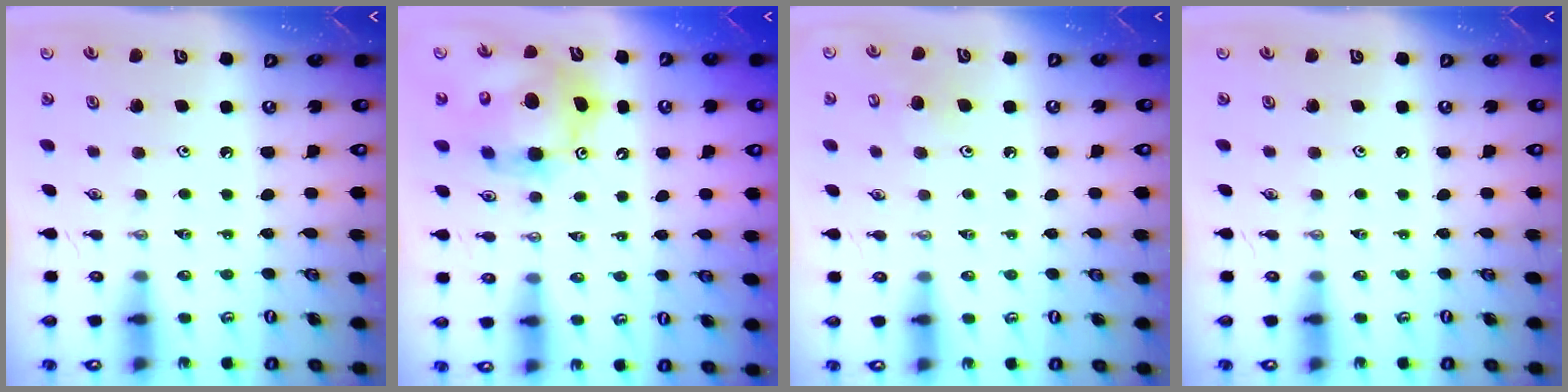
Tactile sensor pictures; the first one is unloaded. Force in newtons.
{"total": 12.4, "press": 12.2, "slide": 2.1}
{"total": 6.2, "press": 6.1, "slide": 0.6}
{"total": 0.0}